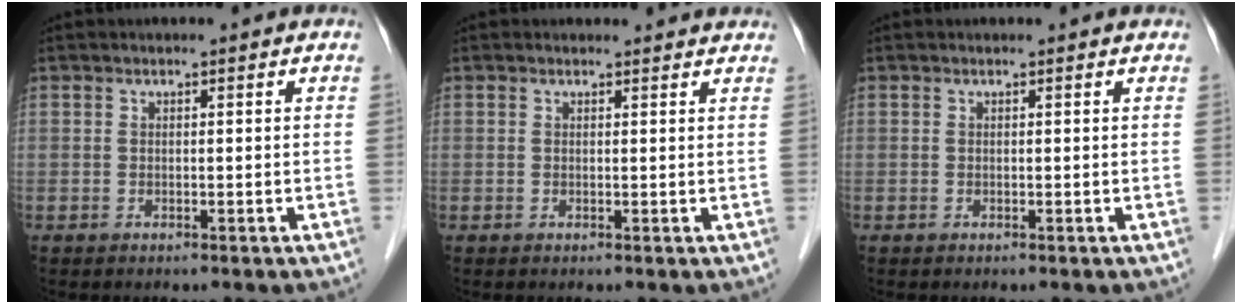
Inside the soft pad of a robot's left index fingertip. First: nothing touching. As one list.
[{"total": 3.1, "force": [3.0, 0.8, 0.2], "torque": [-0.008, 0.006, 0.024]}, {"total": 0.8, "force": [0.8, 0.1, 0.1], "torque": [-0.010, 0.006, 0.006]}]